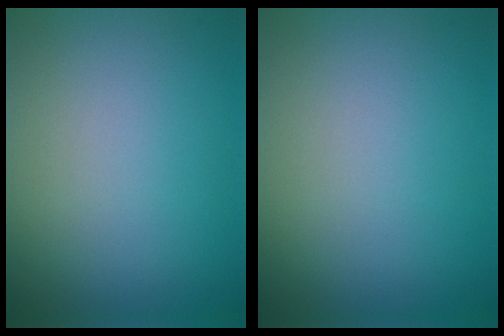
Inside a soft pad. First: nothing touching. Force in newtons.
{"total": 0.0}